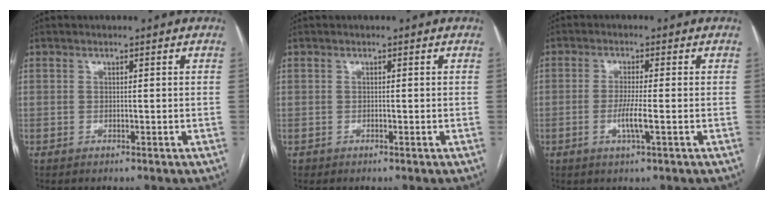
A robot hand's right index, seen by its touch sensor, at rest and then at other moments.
{"total": 0.0}
{"total": 3.7, "force": [-1.0, -0.3, 3.5], "torque": [-0.073, -0.008, -0.021]}